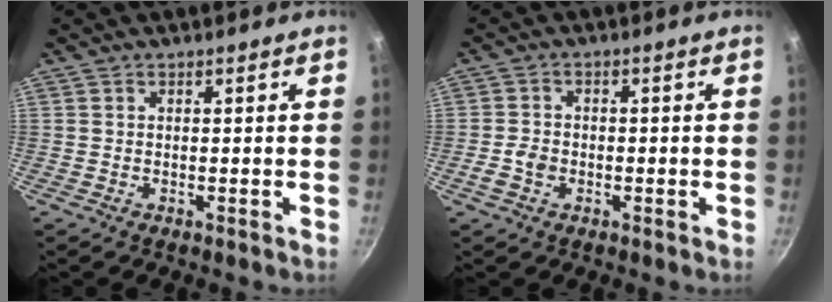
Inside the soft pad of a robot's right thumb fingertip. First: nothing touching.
{"total": 3.6, "force": [-1.2, 2.7, 2.0], "torque": [-0.034, 0.018, -0.024]}